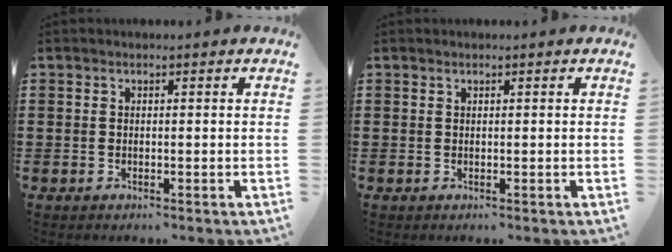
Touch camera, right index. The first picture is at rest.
{"total": 0.0}